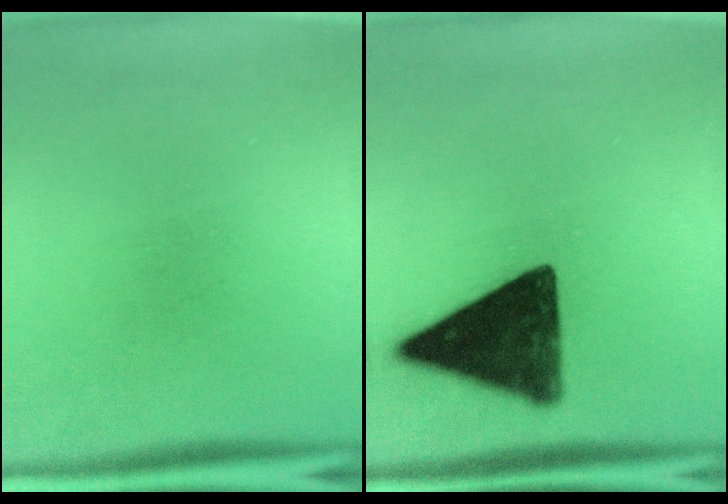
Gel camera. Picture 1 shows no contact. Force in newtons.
{"total": 15.0}